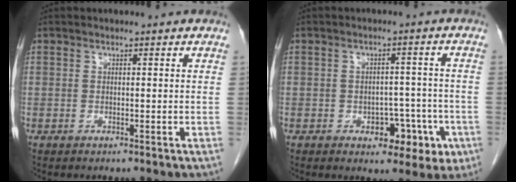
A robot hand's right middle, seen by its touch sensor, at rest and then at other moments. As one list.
[{"total": 6.6, "force": [-2.5, 4.0, 4.7], "torque": [-0.044, 0.017, -0.024]}]